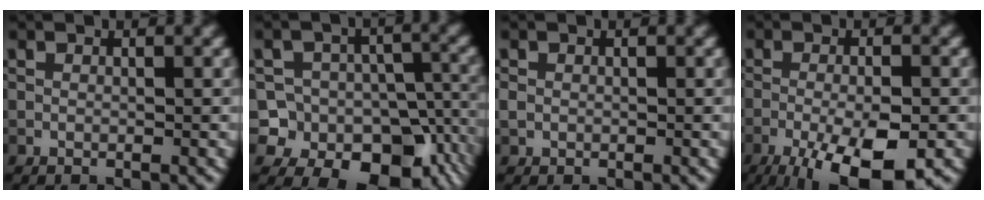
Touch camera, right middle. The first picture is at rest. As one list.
[{"total": 12.6, "force": [-6.4, 9.8, 4.8], "torque": [-0.065, -0.010, -0.106]}, {"total": 0.8, "force": [0.0, 0.8, 0.3], "torque": [-0.005, -0.001, -0.002]}, {"total": 9.5, "force": [-4.9, 2.8, 7.6], "torque": [-0.136, -0.018, -0.080]}]